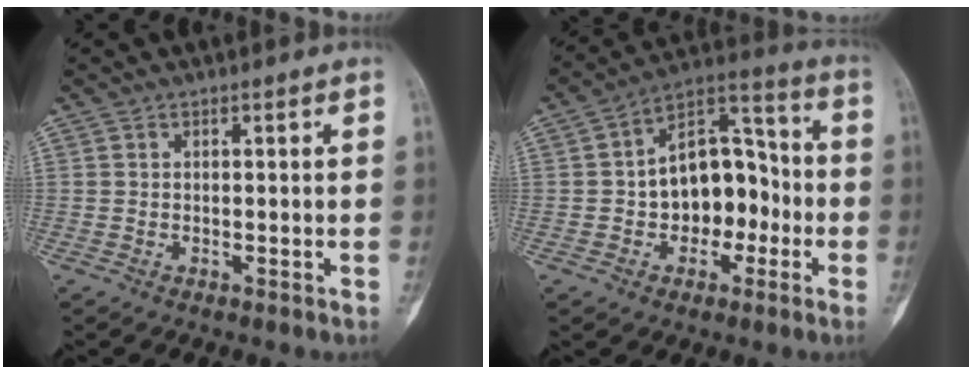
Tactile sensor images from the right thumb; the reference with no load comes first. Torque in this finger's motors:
{"motor_torque": [0.14, 0.77, 0.73, -0.61, 0.32]}